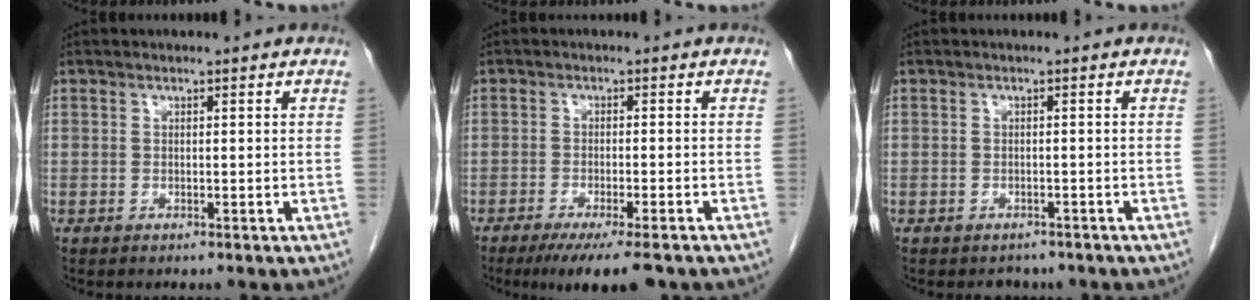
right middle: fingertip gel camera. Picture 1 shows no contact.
{"total": 8.8, "force": [-6.8, 1.0, 5.6], "torque": [-0.072, -0.015, -0.100]}
{"total": 2.4, "force": [-1.9, 1.3, 0.0], "torque": [-0.004, 0.003, -0.028]}